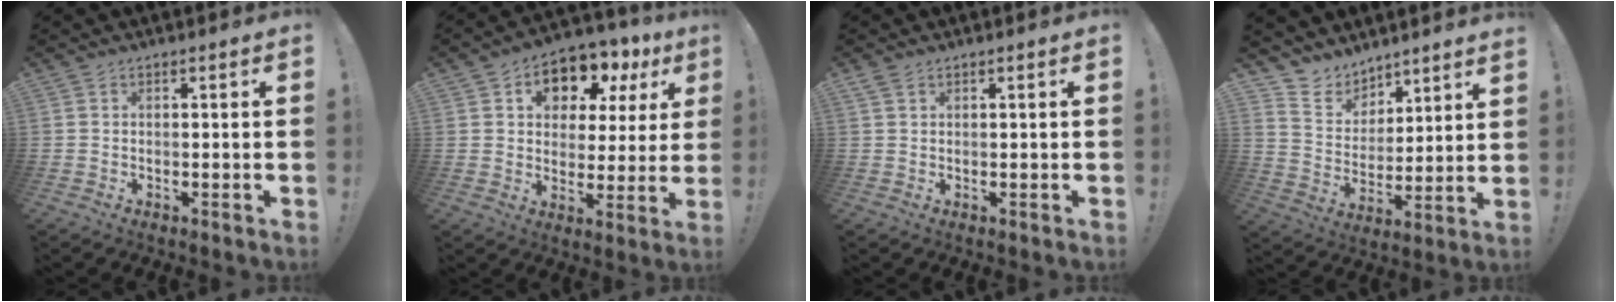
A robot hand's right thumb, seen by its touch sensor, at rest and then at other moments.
{"total": 10.5, "force": [6.2, 6.9, 4.9], "torque": [-0.072, -0.044, 0.110]}
{"total": 1.4, "force": [1.0, 0.6, 0.9], "torque": [-0.019, 0.002, 0.019]}
{"total": 8.2, "force": [6.8, 4.6, -0.1], "torque": [-0.014, -0.071, 0.136]}